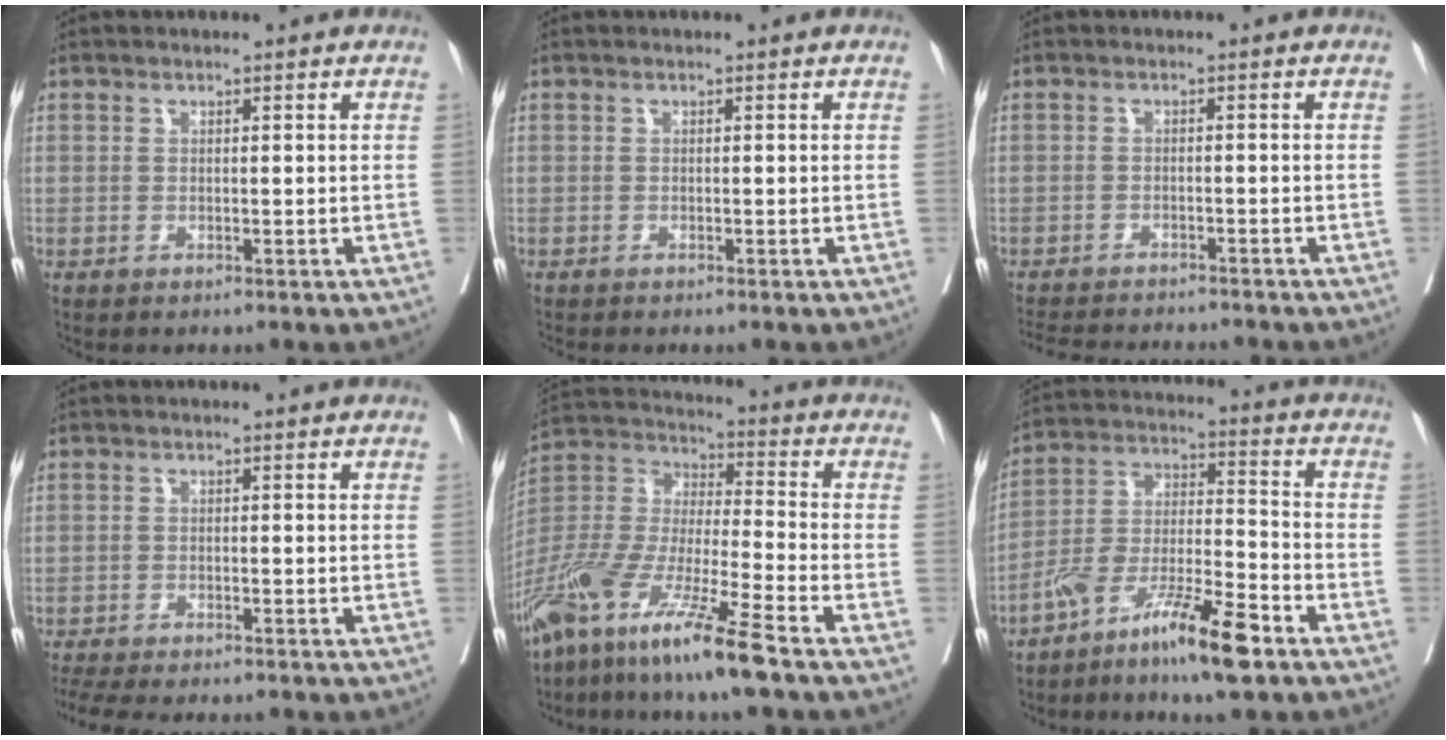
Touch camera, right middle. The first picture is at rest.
{"total": 1.5, "force": [-1.4, 0.2, 0.6], "torque": [-0.008, -0.003, -0.018]}
{"total": 11.1, "force": [-10.4, 1.6, 3.5], "torque": [-0.058, -0.008, -0.141]}
{"total": 11.0, "force": [-9.7, 2.0, 4.8], "torque": [-0.074, -0.016, -0.137]}
{"total": 16.7, "force": [-11.5, 0.2, 12.1], "torque": [-0.267, -0.040, -0.225]}
{"total": 12.0, "force": [-8.2, 1.1, 8.7], "torque": [-0.170, -0.009, -0.158]}